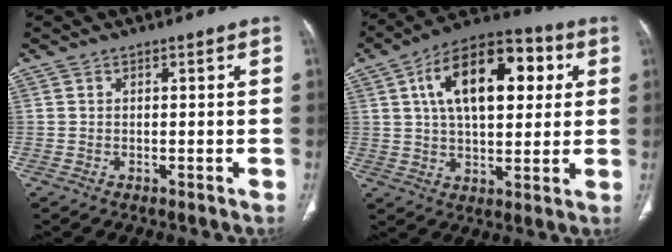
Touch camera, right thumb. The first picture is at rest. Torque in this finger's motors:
{"motor_torque": [-1.08, 1.97, 0.88, 0.26, 0.17]}